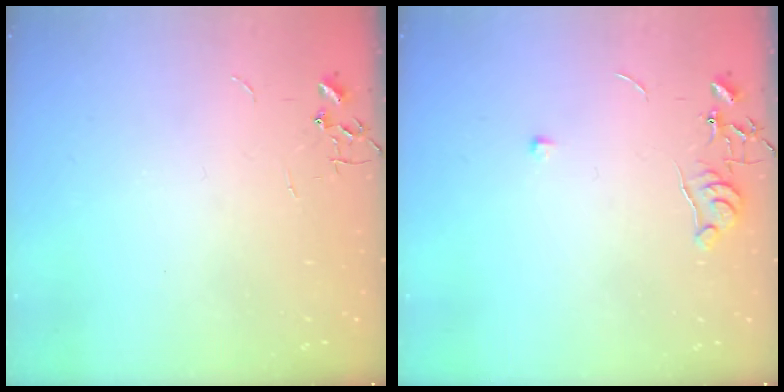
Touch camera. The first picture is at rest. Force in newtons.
{"total": 6.2, "press": 6.2, "slide": 0.7}